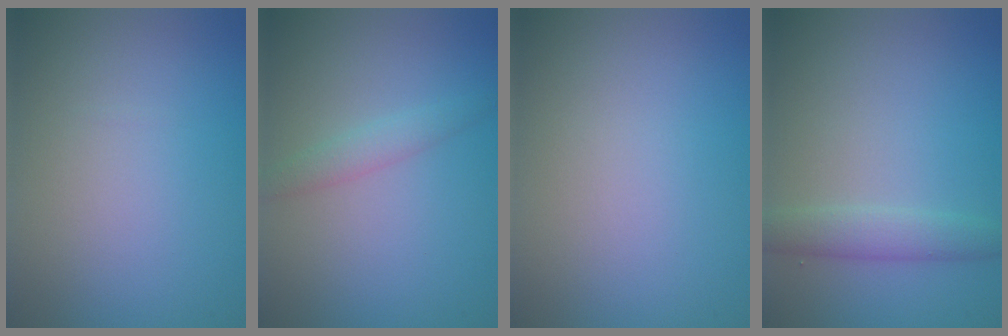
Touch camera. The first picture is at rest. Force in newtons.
{"total": 1.6, "press": 1.6, "slide": 0.0}
{"total": 0.0}
{"total": 2.4, "press": 2.4, "slide": 0.1}